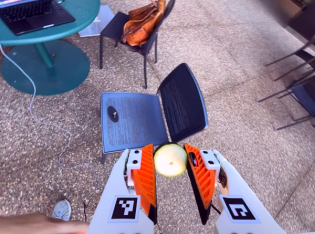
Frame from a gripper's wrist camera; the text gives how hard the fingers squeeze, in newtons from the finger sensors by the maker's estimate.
{"total": 9.3, "left": 9.3, "right": 9.3}